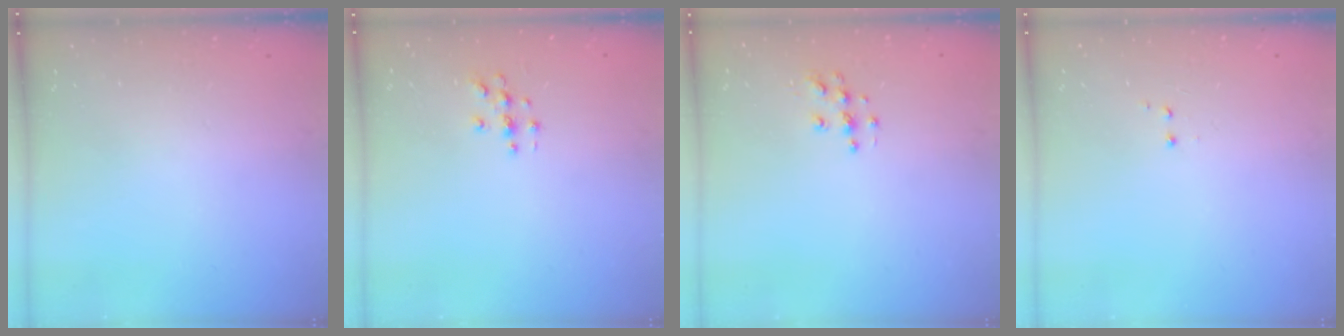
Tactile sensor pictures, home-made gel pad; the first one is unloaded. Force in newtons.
{"total": 3.1, "press": 3.1, "slide": 0.3}
{"total": 4.8, "press": 4.8, "slide": 0.3}
{"total": 1.2, "press": 1.0, "slide": 0.6}